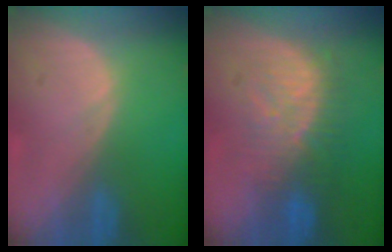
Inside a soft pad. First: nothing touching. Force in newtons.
{"total": 7.9, "press": 7.8, "slide": 1.6}